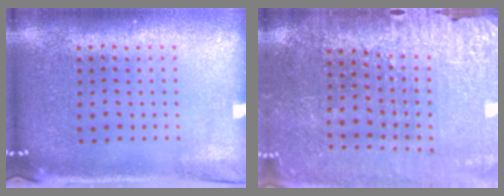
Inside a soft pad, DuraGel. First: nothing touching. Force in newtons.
{"total": 3.0, "press": 3.0, "slide": 0.3}